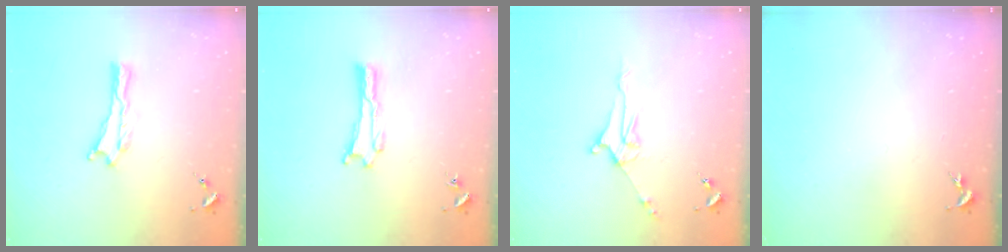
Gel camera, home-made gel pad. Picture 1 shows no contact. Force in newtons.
{"total": 0.0}
{"total": 5.1, "press": 5.1, "slide": 0.6}
{"total": 0.0}